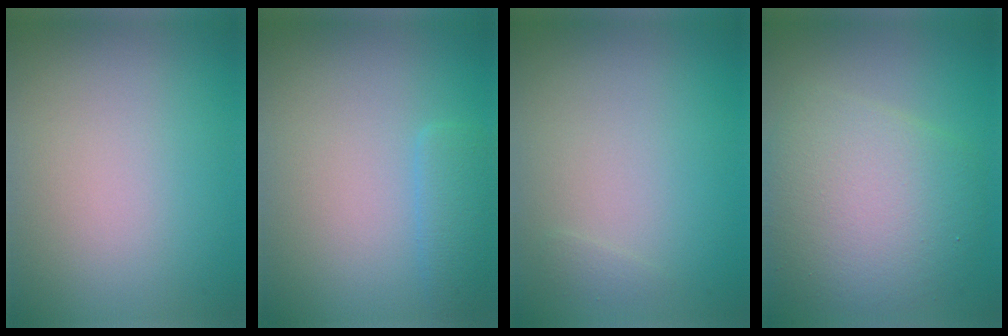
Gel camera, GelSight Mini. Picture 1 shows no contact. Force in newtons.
{"total": 1.8, "press": 1.8, "slide": 0.0}
{"total": 0.5, "press": 0.5, "slide": 0.0}
{"total": 7.7, "press": 7.7, "slide": 0.1}